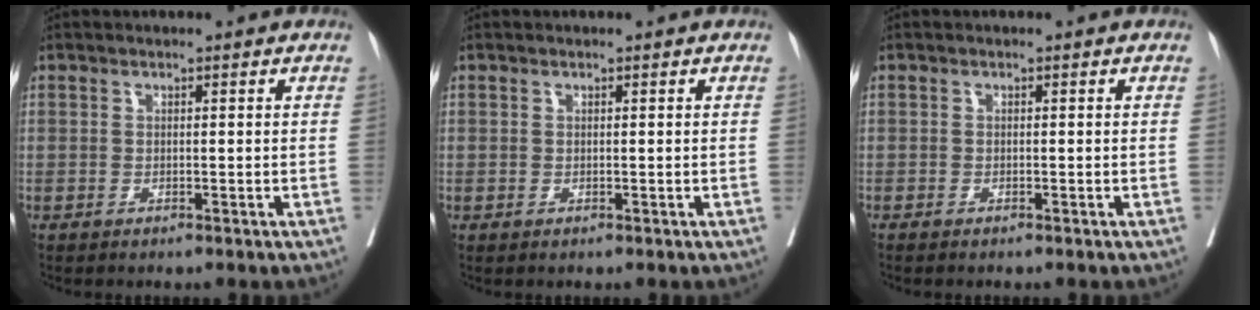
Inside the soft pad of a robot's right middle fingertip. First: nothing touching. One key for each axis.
{"total": 0.0}
{"total": 0.5, "fx": -0.5, "fy": -0.1, "fz": 0.1, "tx": -0.008, "ty": -0.003, "tz": -0.013}